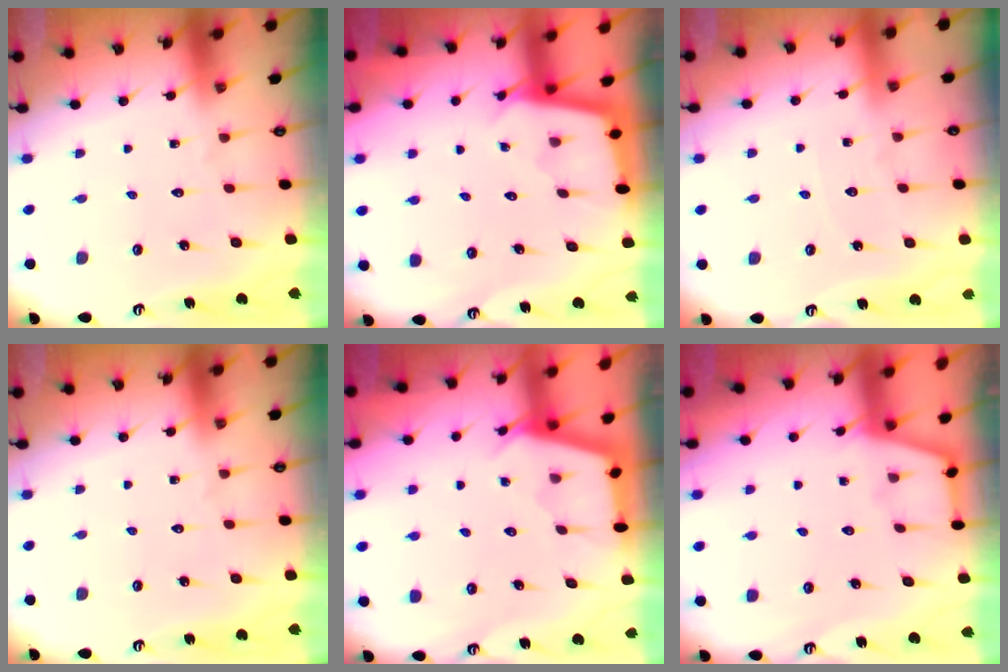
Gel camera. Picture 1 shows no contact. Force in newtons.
{"total": 2.3, "press": 2.3, "slide": 0.1}
{"total": 2.4, "press": 2.3, "slide": 0.4}
{"total": 0.0}
{"total": 2.4, "press": 2.4, "slide": 0.1}
{"total": 2.1, "press": 2.1, "slide": 0.3}